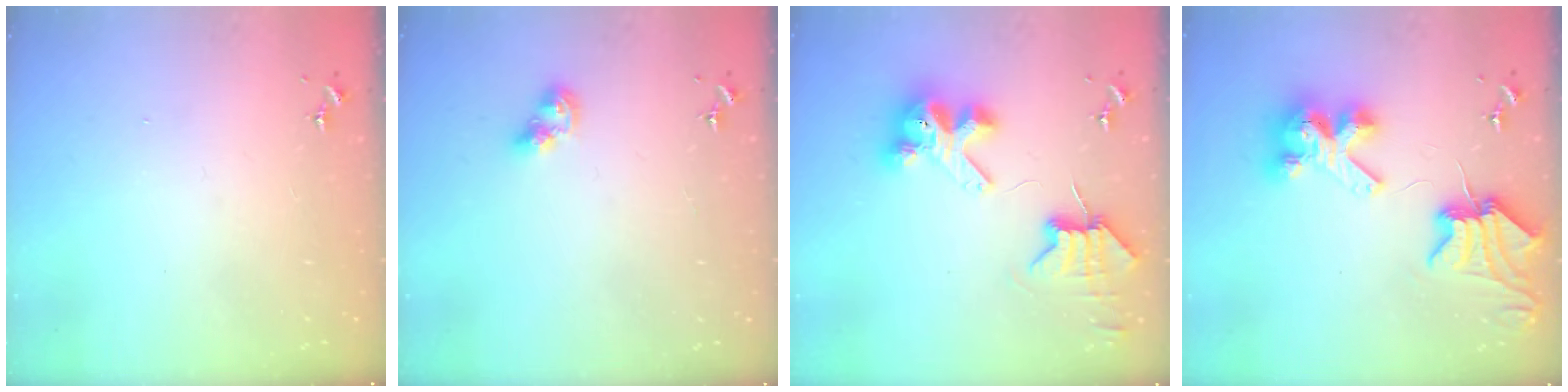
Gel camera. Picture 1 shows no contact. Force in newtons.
{"total": 6.3, "press": 6.3, "slide": 0.5}
{"total": 8.8, "press": 8.7, "slide": 1.2}
{"total": 11.3, "press": 11.2, "slide": 1.3}